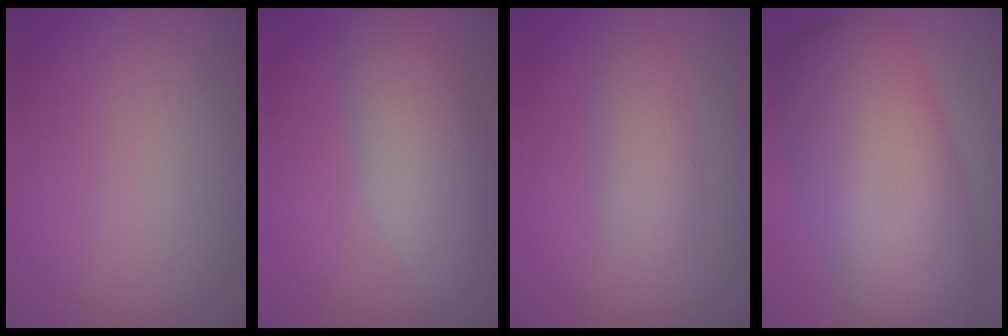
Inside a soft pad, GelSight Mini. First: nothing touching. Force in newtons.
{"total": 4.7, "press": 4.7, "slide": 0.3}
{"total": 2.4, "press": 2.4, "slide": 0.1}
{"total": 10.0, "press": 10.0, "slide": 0.2}